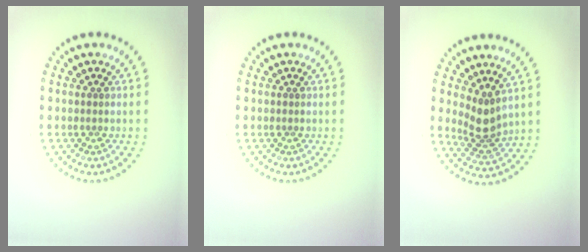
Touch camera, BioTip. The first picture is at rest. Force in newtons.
{"total": 0.0}
{"total": 2.8, "press": 2.0, "slide": 2.0}